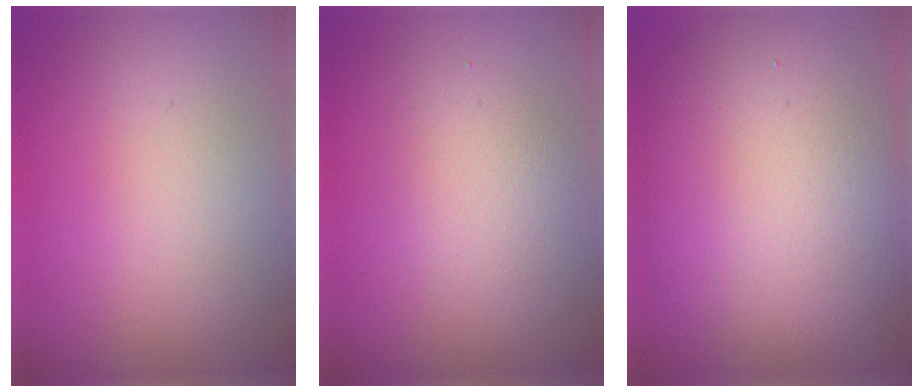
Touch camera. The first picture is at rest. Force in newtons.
{"total": 2.4, "press": 2.4, "slide": 0.2}
{"total": 11.5, "press": 11.4, "slide": 0.7}